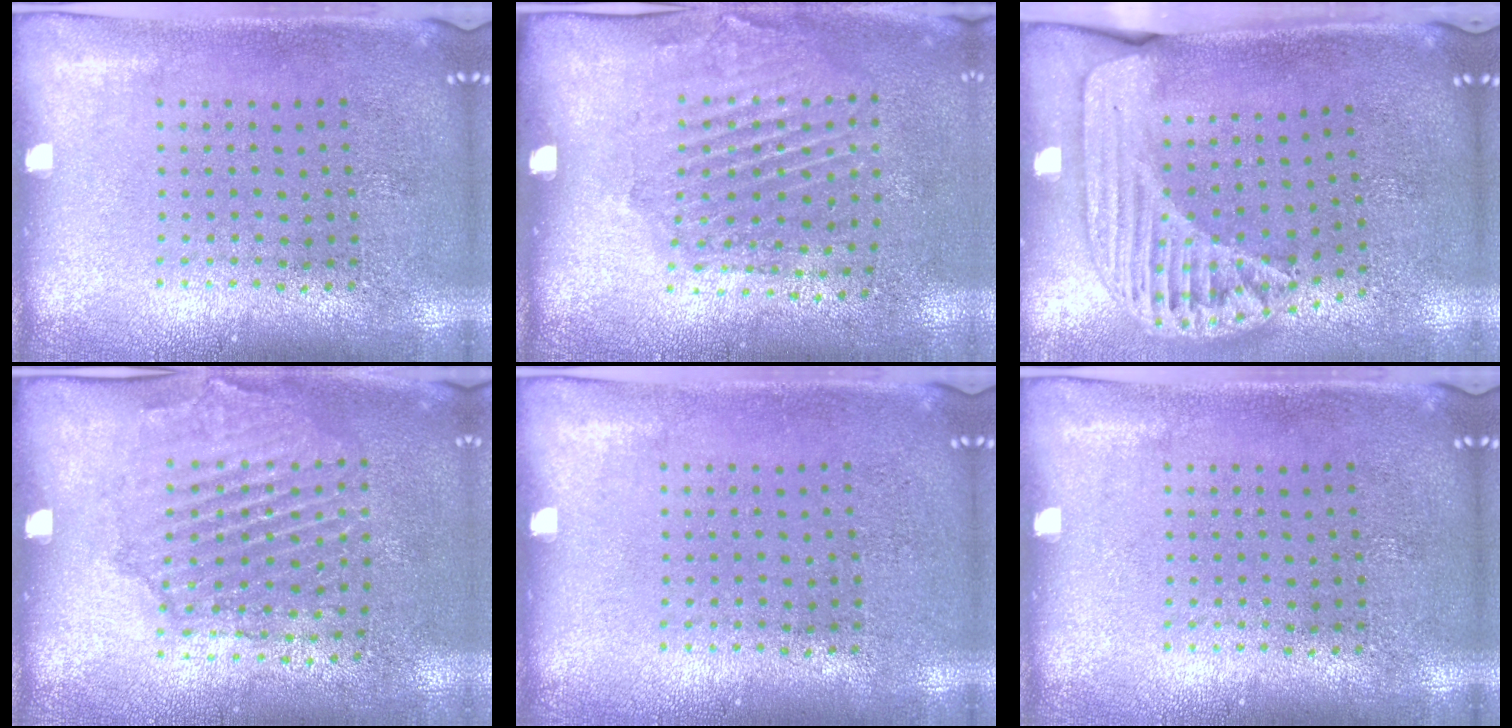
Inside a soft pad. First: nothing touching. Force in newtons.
{"total": 1.9, "press": 1.2, "slide": 1.6}
{"total": 1.8, "press": 1.6, "slide": 0.9}
{"total": 1.5, "press": 1.5, "slide": 0.4}
{"total": 0.0}
{"total": 0.0}